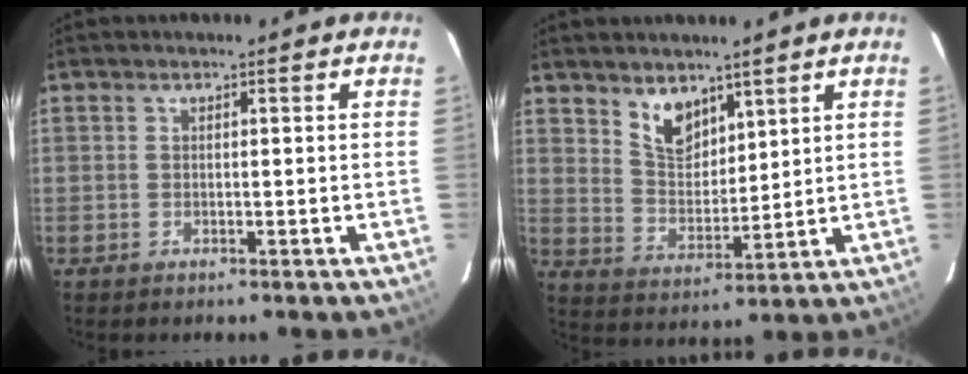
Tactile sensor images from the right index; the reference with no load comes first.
{"total": 7.3, "force": [5.1, 4.1, 3.3], "torque": [-0.050, 0.003, 0.103]}